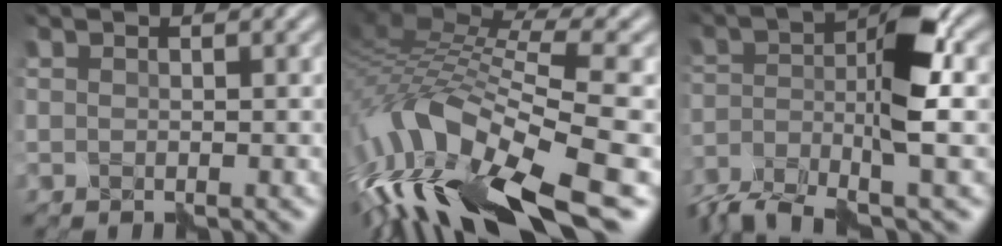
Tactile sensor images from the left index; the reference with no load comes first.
{"total": 13.1, "force": [-4.9, 4.9, 11.2], "torque": [-0.238, 0.014, -0.087]}
{"total": 9.1, "force": [-4.8, 2.1, 7.5], "torque": [-0.144, 0.009, -0.099]}